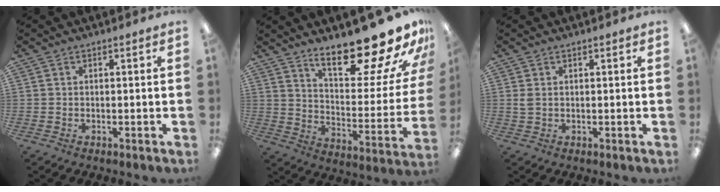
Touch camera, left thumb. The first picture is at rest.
{"total": 23.3, "force": [18.4, 6.1, 13.0], "torque": [-0.175, -0.139, 0.298]}
{"total": 1.7, "force": [0.6, 1.1, 1.2], "torque": [-0.027, 0.004, 0.011]}